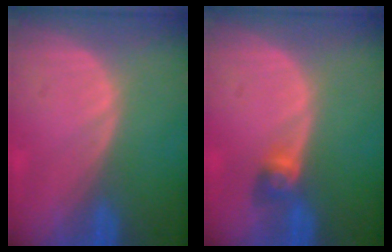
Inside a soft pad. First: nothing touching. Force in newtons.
{"total": 2.7, "press": 2.5, "slide": 0.9}